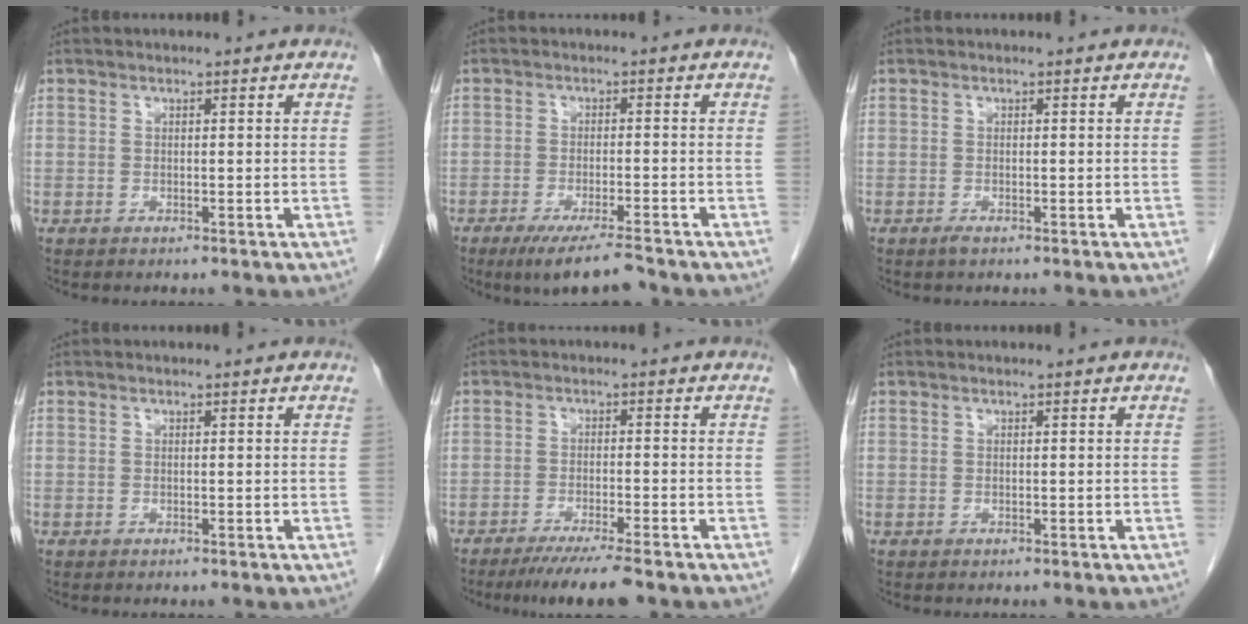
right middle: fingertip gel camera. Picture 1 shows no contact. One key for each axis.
{"total": 7.1, "fx": -5.7, "fy": 0.3, "fz": 4.3, "tx": -0.066, "ty": -0.018, "tz": -0.094}
{"total": 0.7, "fx": -0.5, "fy": 0.1, "fz": 0.5, "tx": -0.011, "ty": -0.001, "tz": -0.008}
{"total": 0.0}
{"total": 7.1, "fx": -5.6, "fy": -0.2, "fz": 4.4, "tx": -0.064, "ty": -0.018, "tz": -0.091}
{"total": 0.0}